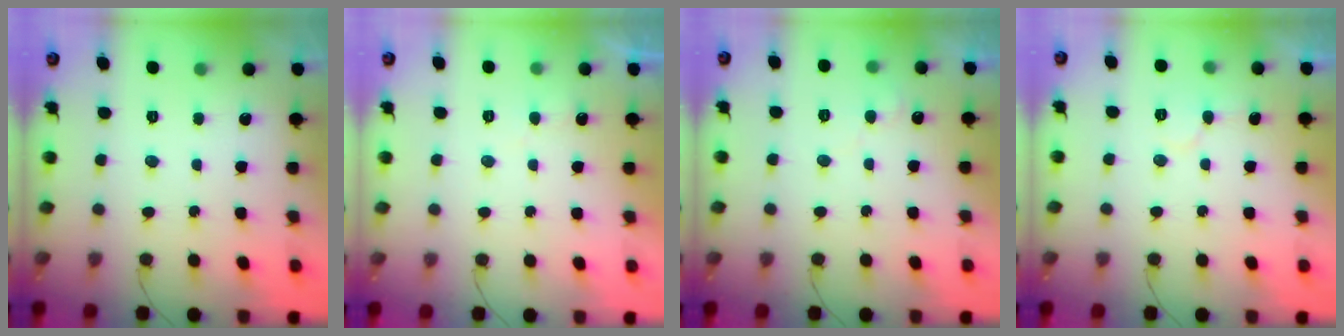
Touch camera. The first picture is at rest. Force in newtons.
{"total": 4.9, "press": 4.9, "slide": 0.3}
{"total": 4.4, "press": 4.4, "slide": 0.4}
{"total": 4.7, "press": 4.7, "slide": 0.3}